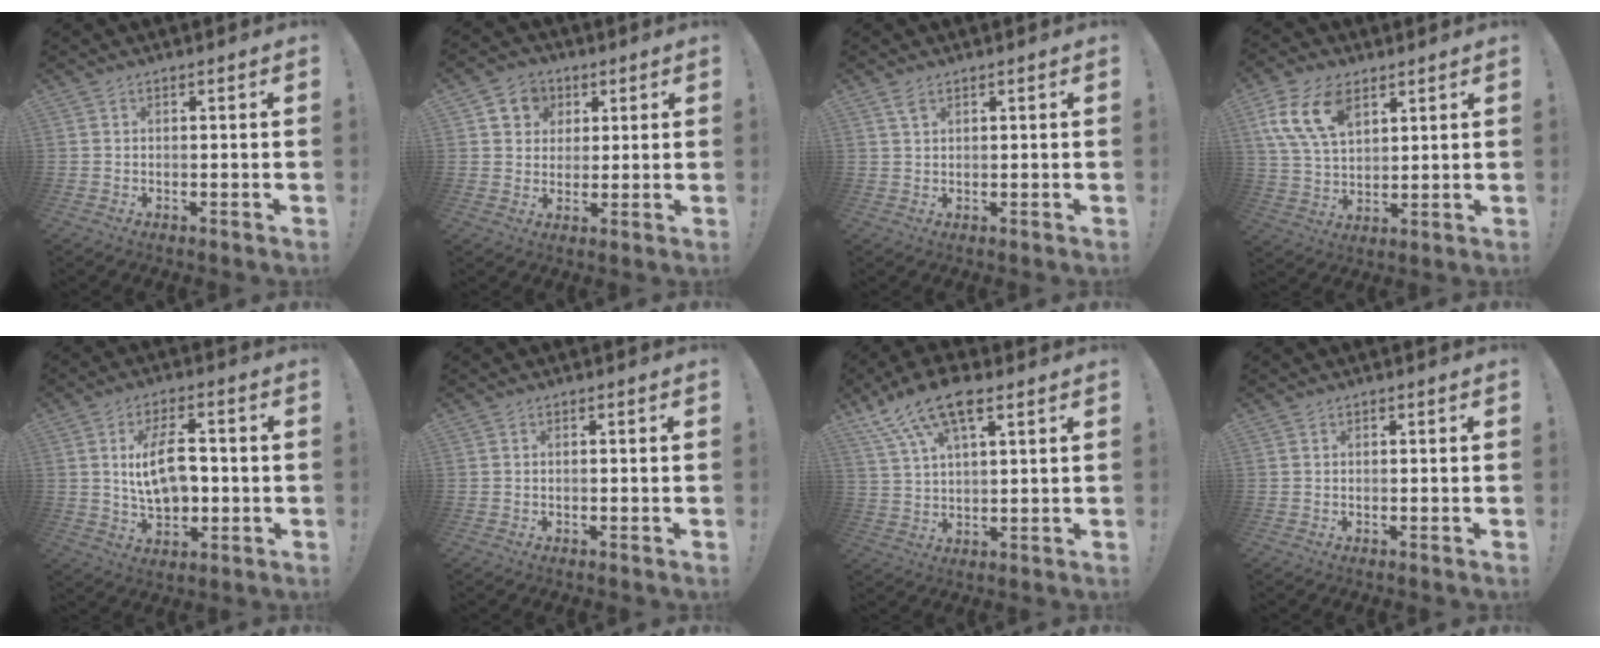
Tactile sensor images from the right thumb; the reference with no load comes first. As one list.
[{"total": 7.7, "force": [2.6, 7.0, 2.0], "torque": [-0.030, -0.007, 0.054]}, {"total": 2.3, "force": [1.5, 0.9, 1.5], "torque": [-0.024, -0.005, 0.026]}, {"total": 14.6, "force": [7.5, 8.6, 9.1], "torque": [-0.182, -0.021, 0.141]}, {"total": 12.2, "force": [0.7, 6.8, 10.1], "torque": [-0.175, -0.001, 0.009]}, {"total": 0.0}, {"total": 13.0, "force": [7.6, 5.0, 9.3], "torque": [-0.172, -0.034, 0.136]}, {"total": 0.0}]